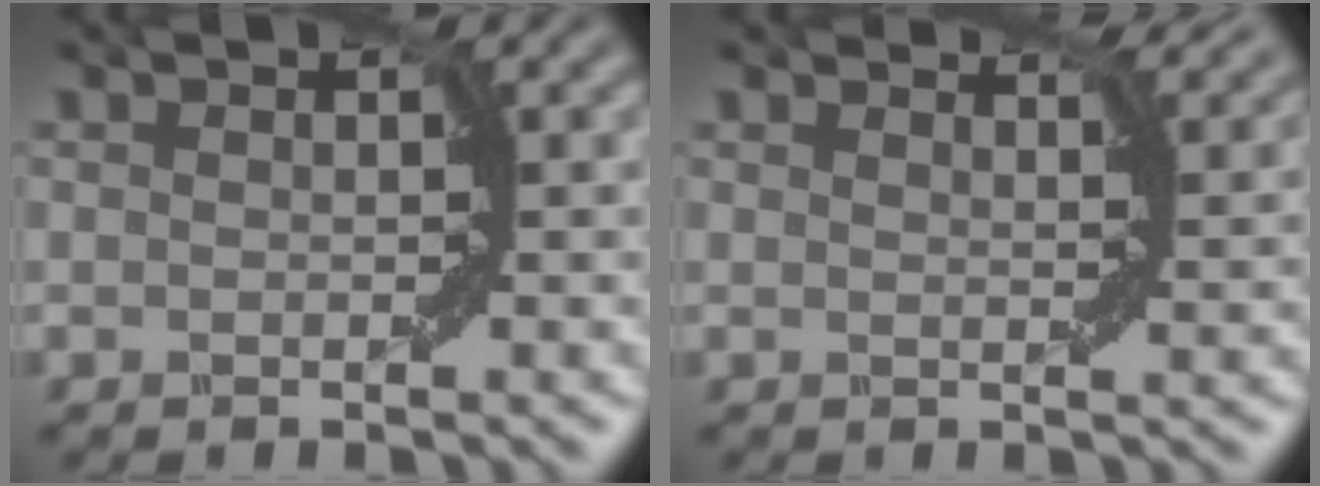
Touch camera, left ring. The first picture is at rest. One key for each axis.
{"total": 2.7, "fx": 2.2, "fy": 0.7, "fz": 1.3, "tx": -0.035, "ty": -0.004, "tz": 0.032}